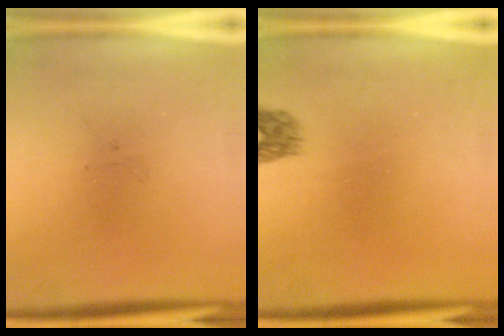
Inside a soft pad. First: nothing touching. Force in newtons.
{"total": 1.6}